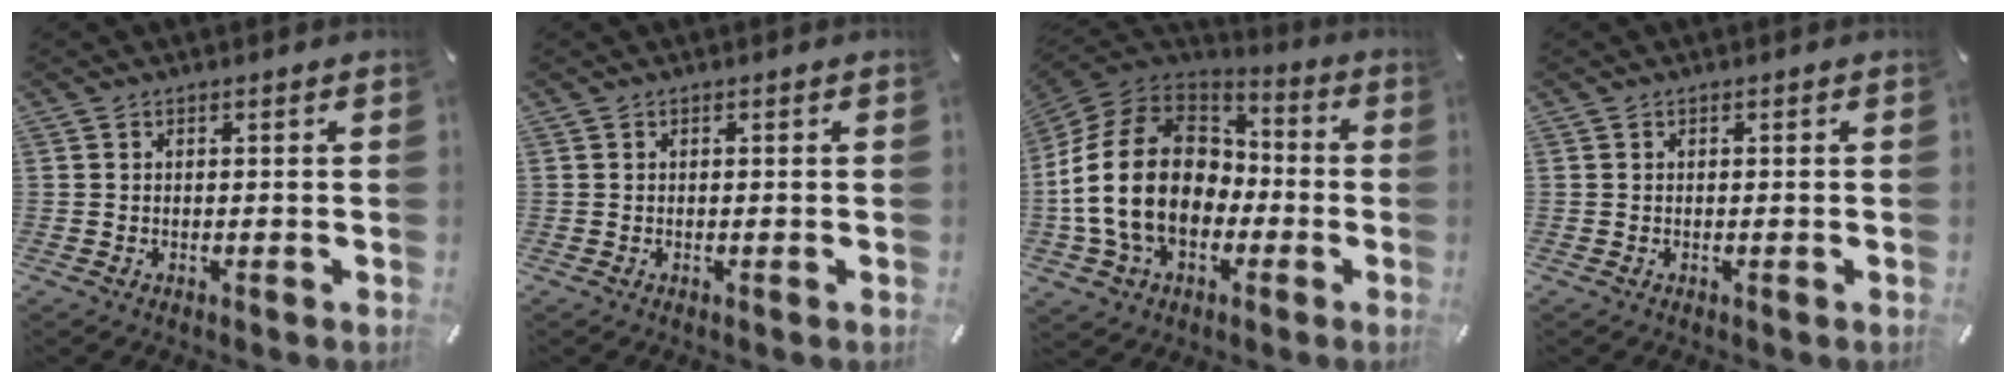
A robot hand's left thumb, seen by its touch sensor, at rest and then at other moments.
{"total": 0.0}
{"total": 21.0, "force": [-2.6, 16.0, 13.4], "torque": [-0.292, 0.028, -0.043]}
{"total": 0.0}